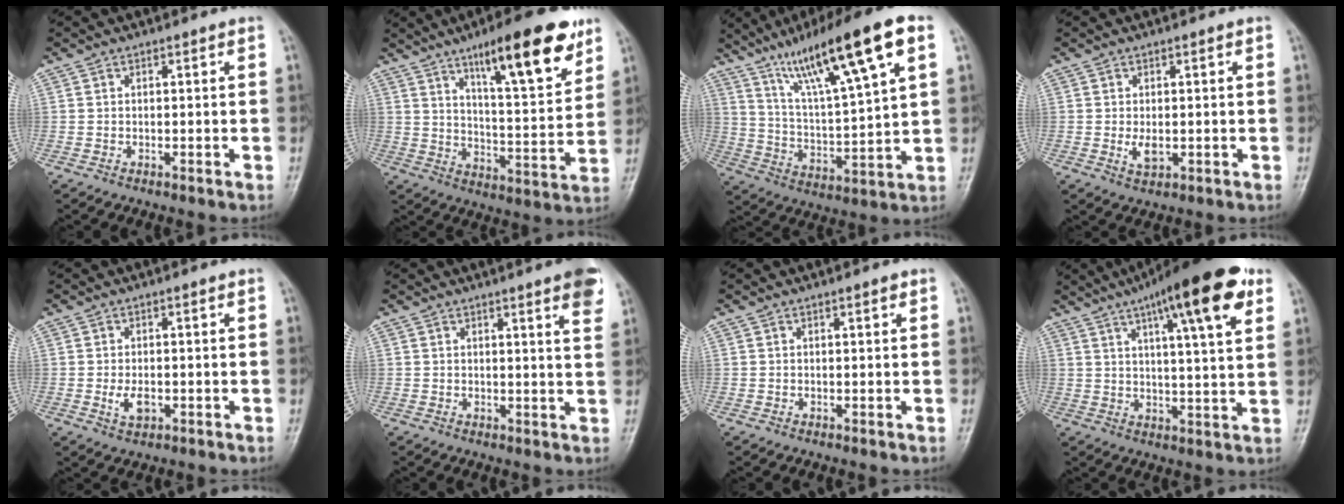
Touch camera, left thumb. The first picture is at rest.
{"total": 18.5, "force": [11.2, 4.5, 14.0], "torque": [-0.183, -0.055, 0.177]}
{"total": 20.4, "force": [10.8, 3.1, 17.0], "torque": [-0.273, -0.017, 0.192]}
{"total": 2.8, "force": [-0.2, 1.3, 2.5], "torque": [-0.043, -0.005, 0.002]}
{"total": 3.2, "force": [-0.6, 1.7, 2.6], "torque": [-0.046, 0.000, -0.007]}
{"total": 6.5, "force": [4.0, 0.5, 5.1], "torque": [-0.055, -0.013, 0.043]}
{"total": 0.8, "force": [0.4, 0.1, 0.6], "torque": [-0.010, 0.000, 0.006]}
{"total": 17.7, "force": [9.2, 3.7, 14.7], "torque": [-0.204, -0.017, 0.132]}